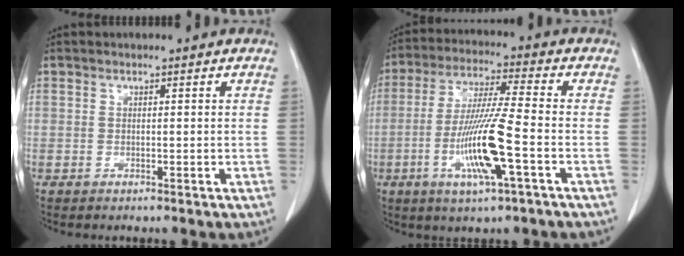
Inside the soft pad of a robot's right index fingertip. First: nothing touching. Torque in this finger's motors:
{"motor_torque": [1.69, -0.34, 0.38, 0.11]}